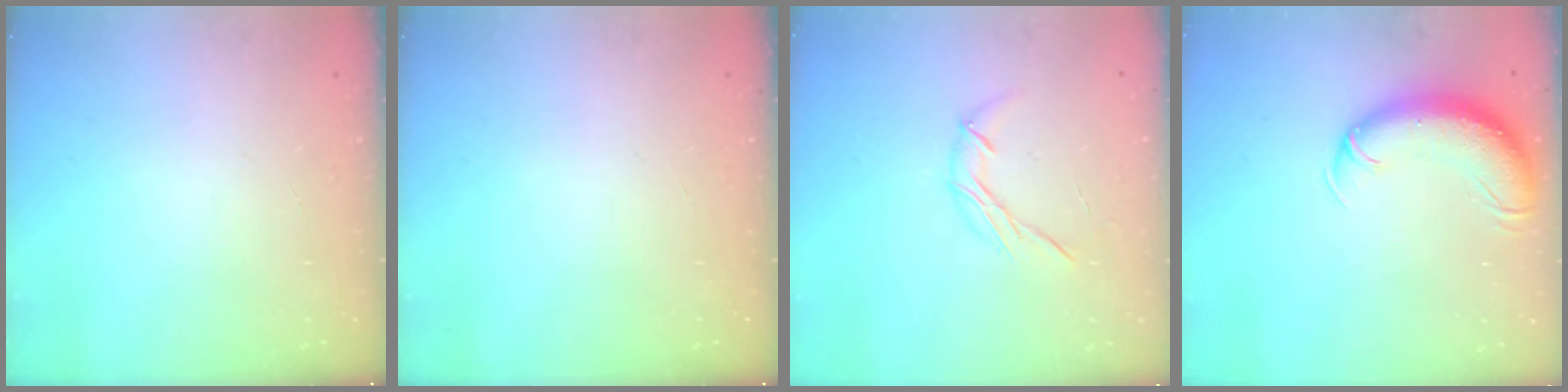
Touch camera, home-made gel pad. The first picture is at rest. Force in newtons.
{"total": 0.0}
{"total": 6.8, "press": 6.8, "slide": 0.3}
{"total": 13.3, "press": 12.9, "slide": 3.5}